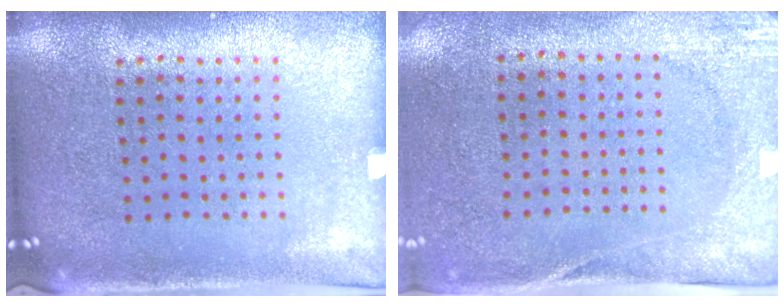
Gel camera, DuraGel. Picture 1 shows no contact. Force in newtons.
{"total": 2.7, "press": 2.1, "slide": 1.7}